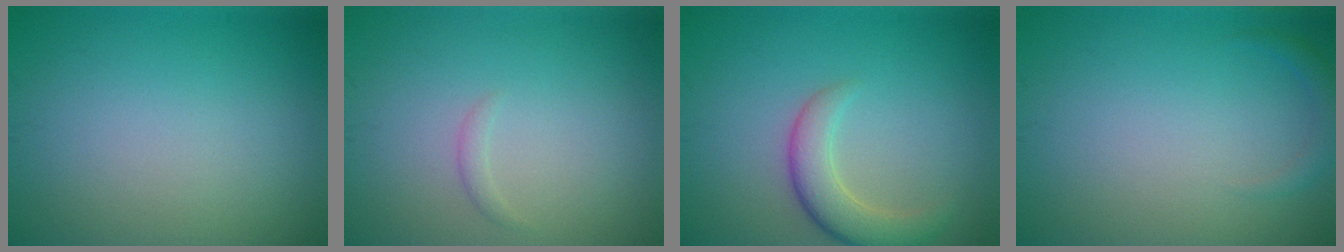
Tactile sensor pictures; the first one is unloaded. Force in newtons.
{"total": 0.7, "press": 0.7, "slide": 0.0}
{"total": 3.7, "press": 3.6, "slide": 0.4}
{"total": 1.2, "press": 1.2, "slide": 0.2}